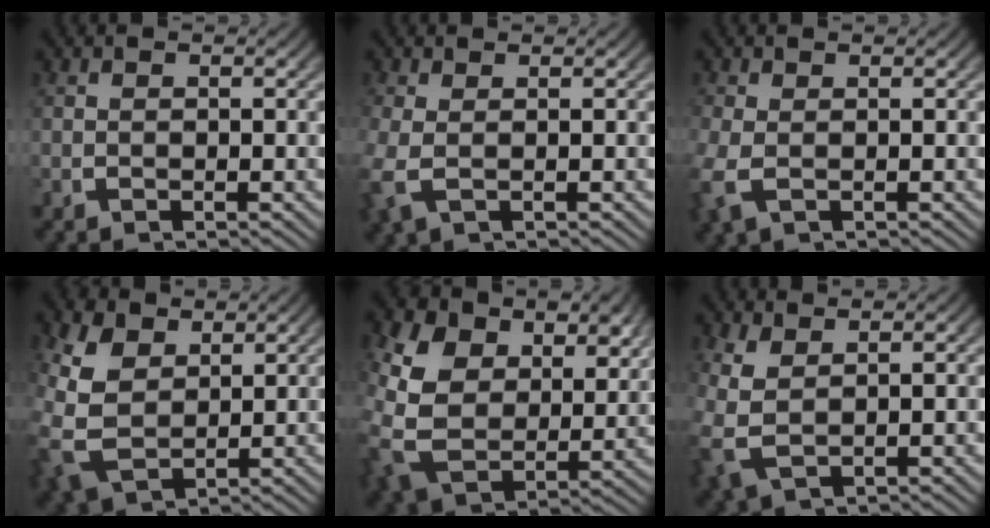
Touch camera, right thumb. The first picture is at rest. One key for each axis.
{"total": 2.2, "fx": 0.0, "fy": 1.3, "fz": 1.7, "tx": -0.050, "ty": -0.006, "tz": 0.004}
{"total": 2.1, "fx": -0.3, "fy": 1.3, "fz": 1.5, "tx": -0.044, "ty": -0.007, "tz": -0.002}
{"total": 7.3, "fx": -0.1, "fy": 5.7, "fz": 4.6, "tx": -0.141, "ty": -0.046, "tz": 0.025}
{"total": 10.8, "fx": 0.4, "fy": 8.2, "fz": 6.9, "tx": -0.205, "ty": -0.066, "tz": 0.031}
{"total": 4.0, "fx": 0.4, "fy": 2.8, "fz": 2.8, "tx": -0.086, "ty": -0.021, "tz": 0.025}